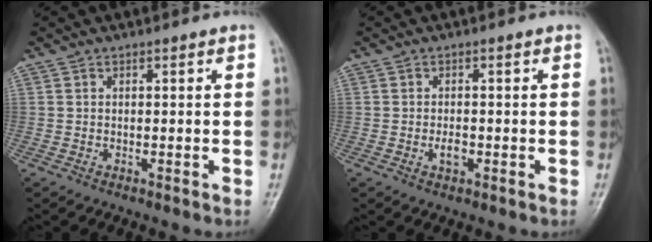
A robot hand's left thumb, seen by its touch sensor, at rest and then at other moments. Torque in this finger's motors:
{"motor_torque": [-0.01, 0.07, 0.39, 0.02, 0.00]}